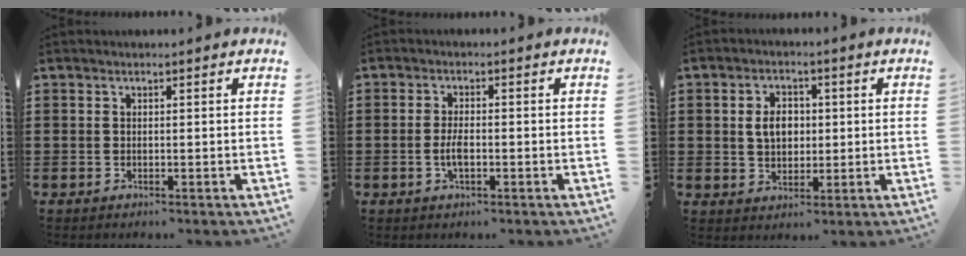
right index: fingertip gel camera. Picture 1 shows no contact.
{"total": 3.2, "force": [-0.9, 1.0, 2.9], "torque": [-0.068, -0.005, -0.020]}
{"total": 4.6, "force": [0.4, 3.3, 3.1], "torque": [-0.062, 0.011, 0.002]}